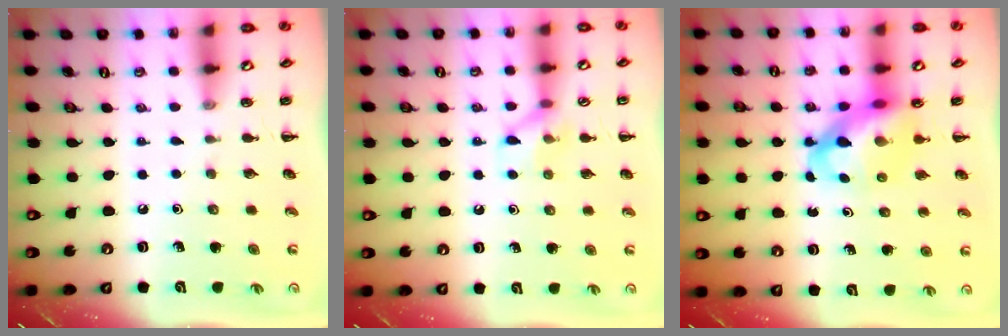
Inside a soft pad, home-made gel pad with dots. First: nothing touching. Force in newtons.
{"total": 7.7, "press": 7.5, "slide": 1.4}
{"total": 12.0, "press": 11.6, "slide": 3.3}